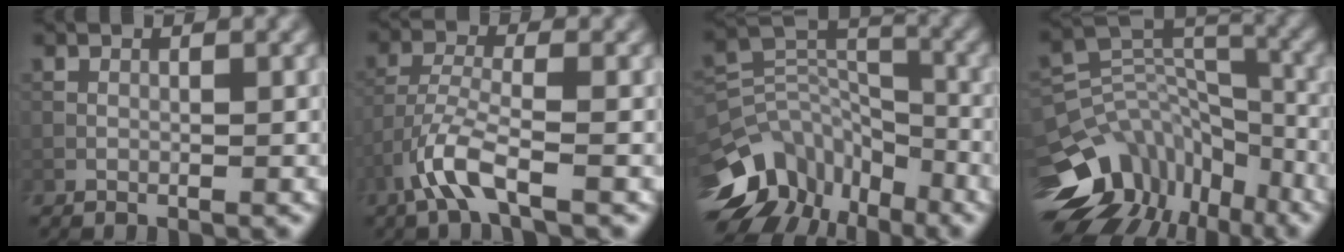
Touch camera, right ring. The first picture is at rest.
{"total": 4.4, "force": [-2.7, 1.0, 3.3], "torque": [-0.075, 0.001, -0.063]}
{"total": 10.2, "force": [-6.3, 6.6, 4.7], "torque": [-0.088, 0.022, -0.119]}
{"total": 12.2, "force": [-7.1, 7.9, 6.2], "torque": [-0.130, 0.026, -0.113]}